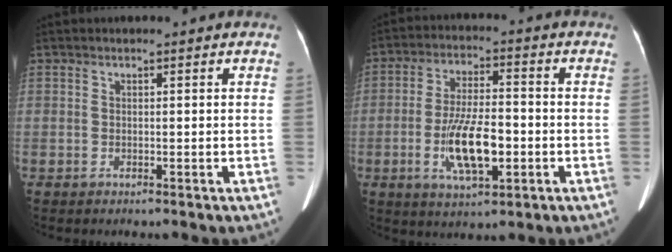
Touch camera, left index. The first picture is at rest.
{"total": 10.3, "force": [-2.9, 3.3, 9.4], "torque": [-0.182, -0.005, -0.049]}